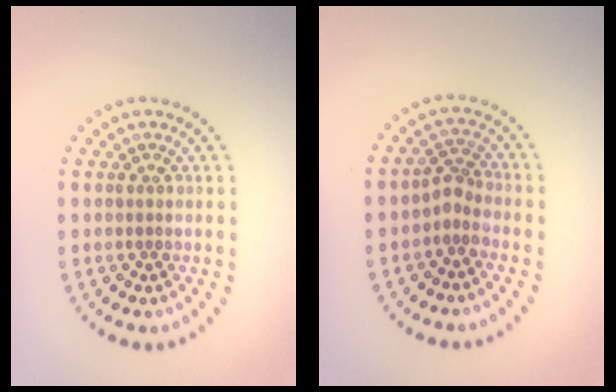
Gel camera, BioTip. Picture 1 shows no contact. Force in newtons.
{"total": 1.9, "press": 1.4, "slide": 1.2}